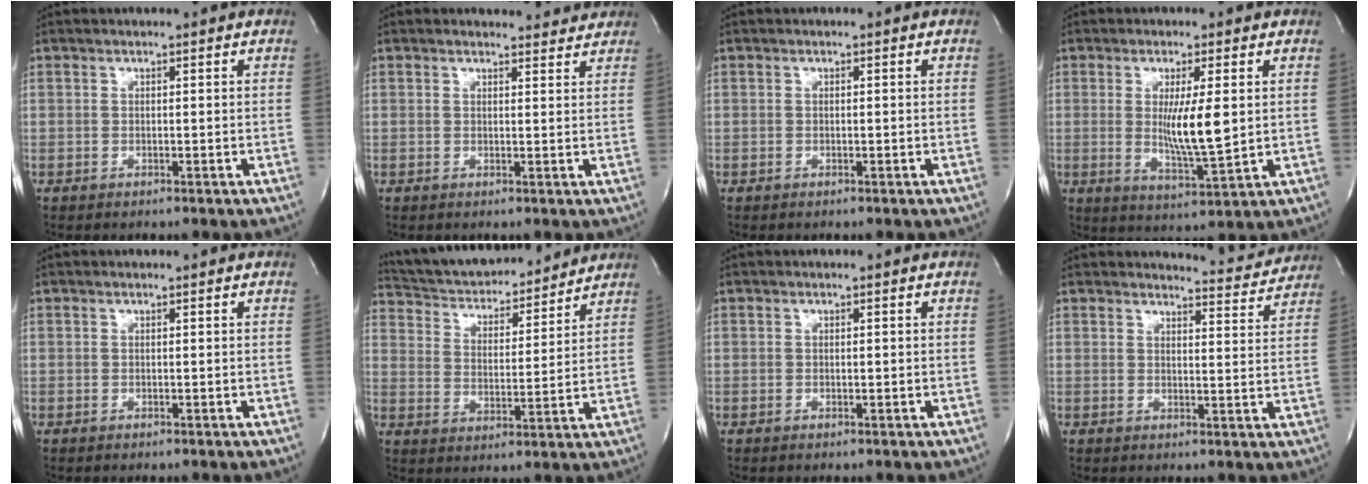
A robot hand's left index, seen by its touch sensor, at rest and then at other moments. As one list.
[{"total": 3.9, "force": [3.8, 0.9, 0.1], "torque": [-0.007, 0.001, 0.034]}, {"total": 0.0}, {"total": 7.6, "force": [0.7, 0.6, 7.5], "torque": [-0.137, -0.021, 0.016]}, {"total": 0.0}, {"total": 17.3, "force": [16.1, 3.6, 5.2], "torque": [-0.089, 0.015, 0.254]}, {"total": 0.0}, {"total": 6.6, "force": [6.6, 0.2, -0.4], "torque": [-0.001, -0.021, 0.076]}]